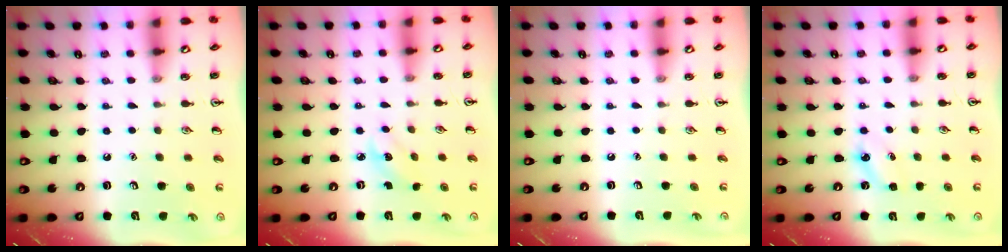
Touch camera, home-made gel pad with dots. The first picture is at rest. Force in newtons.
{"total": 2.6, "press": 2.5, "slide": 0.8}
{"total": 0.0}
{"total": 3.7, "press": 3.5, "slide": 1.1}